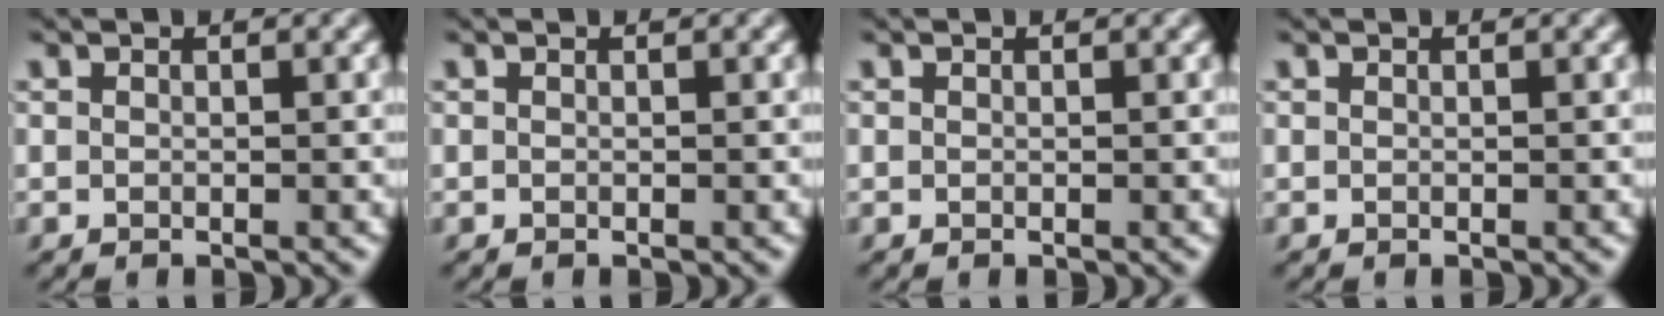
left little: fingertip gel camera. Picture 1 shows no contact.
{"total": 0.0}
{"total": 0.0}
{"total": 0.0}